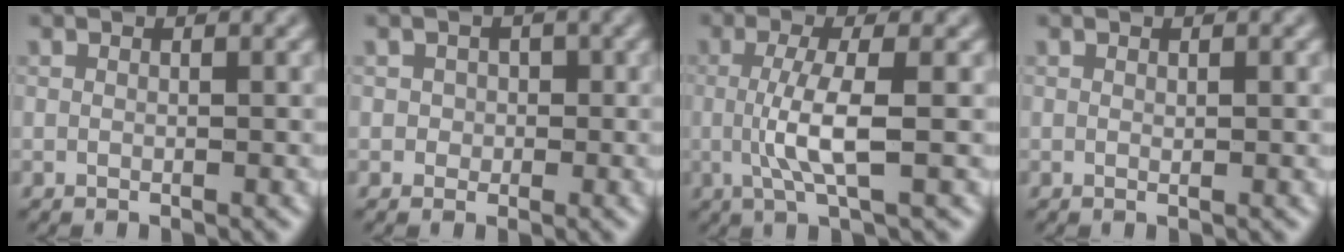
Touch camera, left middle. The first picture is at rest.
{"total": 1.1, "force": [0.1, 1.1, 0.1], "torque": [0.008, -0.001, 0.001]}
{"total": 4.4, "force": [-0.2, 0.9, 4.3], "torque": [-0.090, -0.006, -0.006]}
{"total": 0.5, "force": [0.2, 0.1, 0.5], "torque": [-0.006, 0.000, 0.002]}